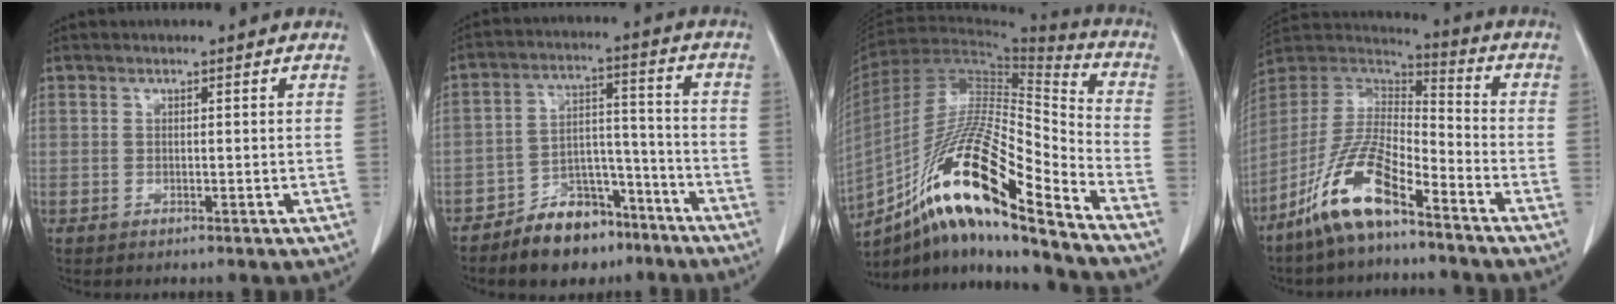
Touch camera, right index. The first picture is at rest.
{"total": 9.9, "force": [-7.3, 5.3, 4.0], "torque": [-0.059, 0.031, -0.121]}
{"total": 21.5, "force": [-13.1, 2.3, 16.9], "torque": [-0.329, -0.014, -0.238]}
{"total": 13.1, "force": [-8.6, 3.2, 9.4], "torque": [-0.195, 0.008, -0.166]}